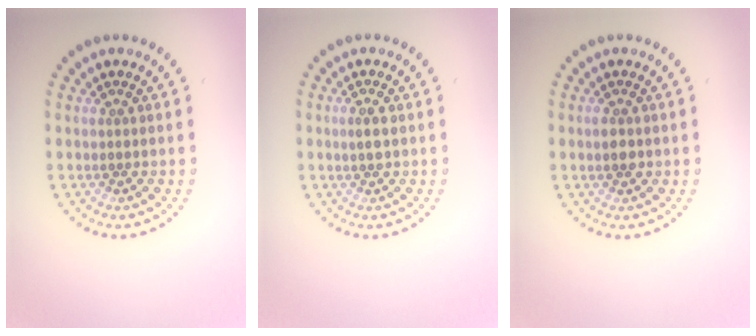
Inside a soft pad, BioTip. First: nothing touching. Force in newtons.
{"total": 1.3, "press": 1.3, "slide": 0.0}
{"total": 1.7, "press": 1.7, "slide": 0.0}